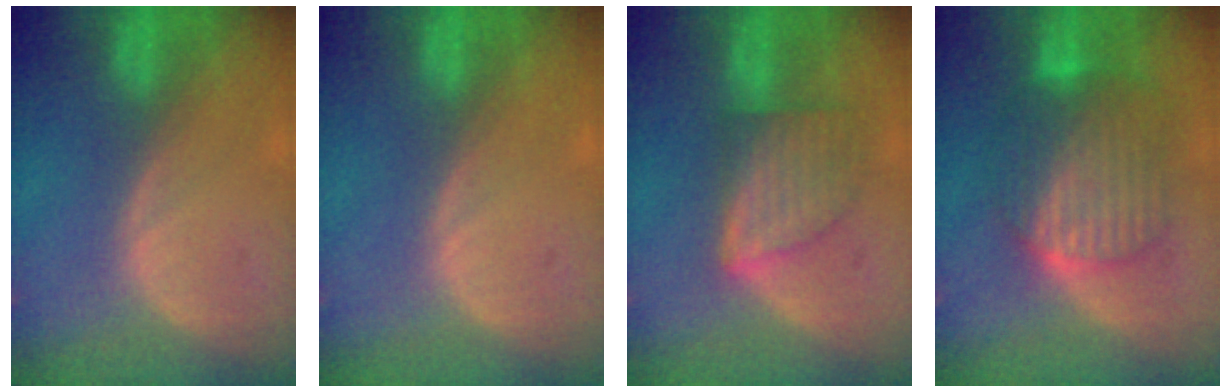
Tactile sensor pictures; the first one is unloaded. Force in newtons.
{"total": 0.0}
{"total": 6.4, "press": 6.4, "slide": 0.1}
{"total": 9.9, "press": 9.8, "slide": 1.0}